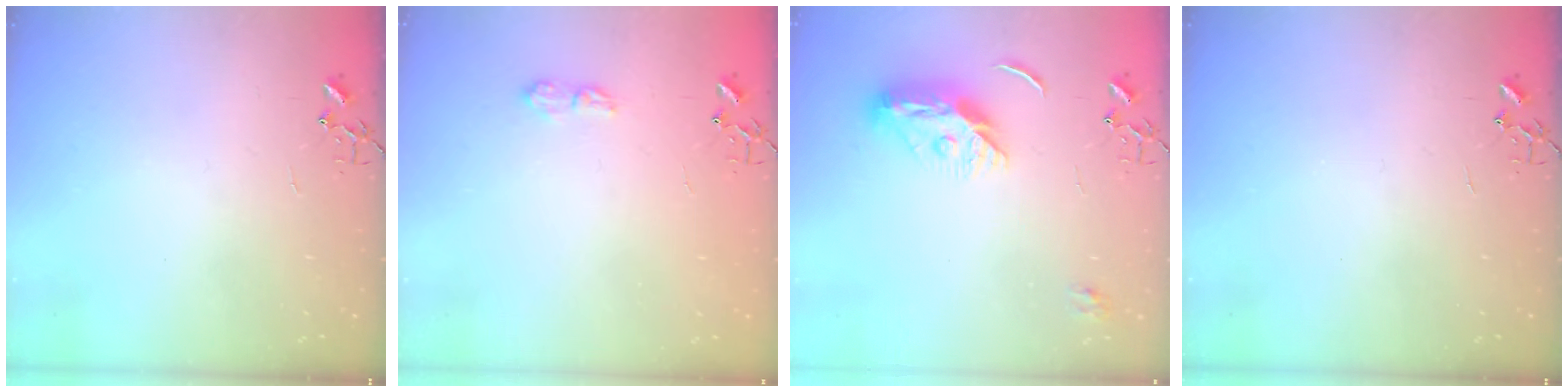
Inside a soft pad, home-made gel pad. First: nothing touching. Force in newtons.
{"total": 7.0, "press": 7.0, "slide": 0.8}
{"total": 11.3, "press": 11.3, "slide": 0.7}
{"total": 0.0}